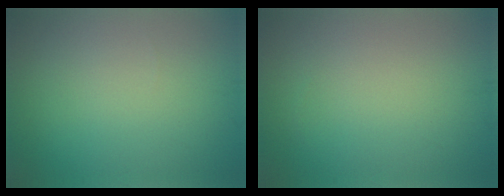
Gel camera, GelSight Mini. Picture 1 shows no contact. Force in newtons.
{"total": 0.0}